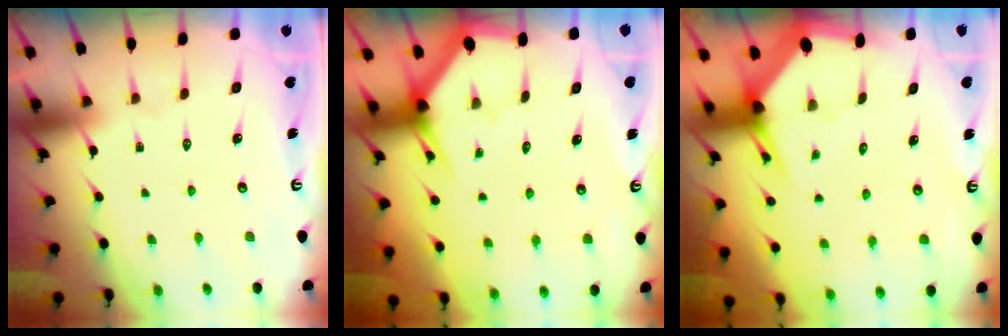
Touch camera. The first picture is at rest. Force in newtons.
{"total": 3.1, "press": 3.1, "slide": 0.1}
{"total": 3.4, "press": 3.3, "slide": 0.4}